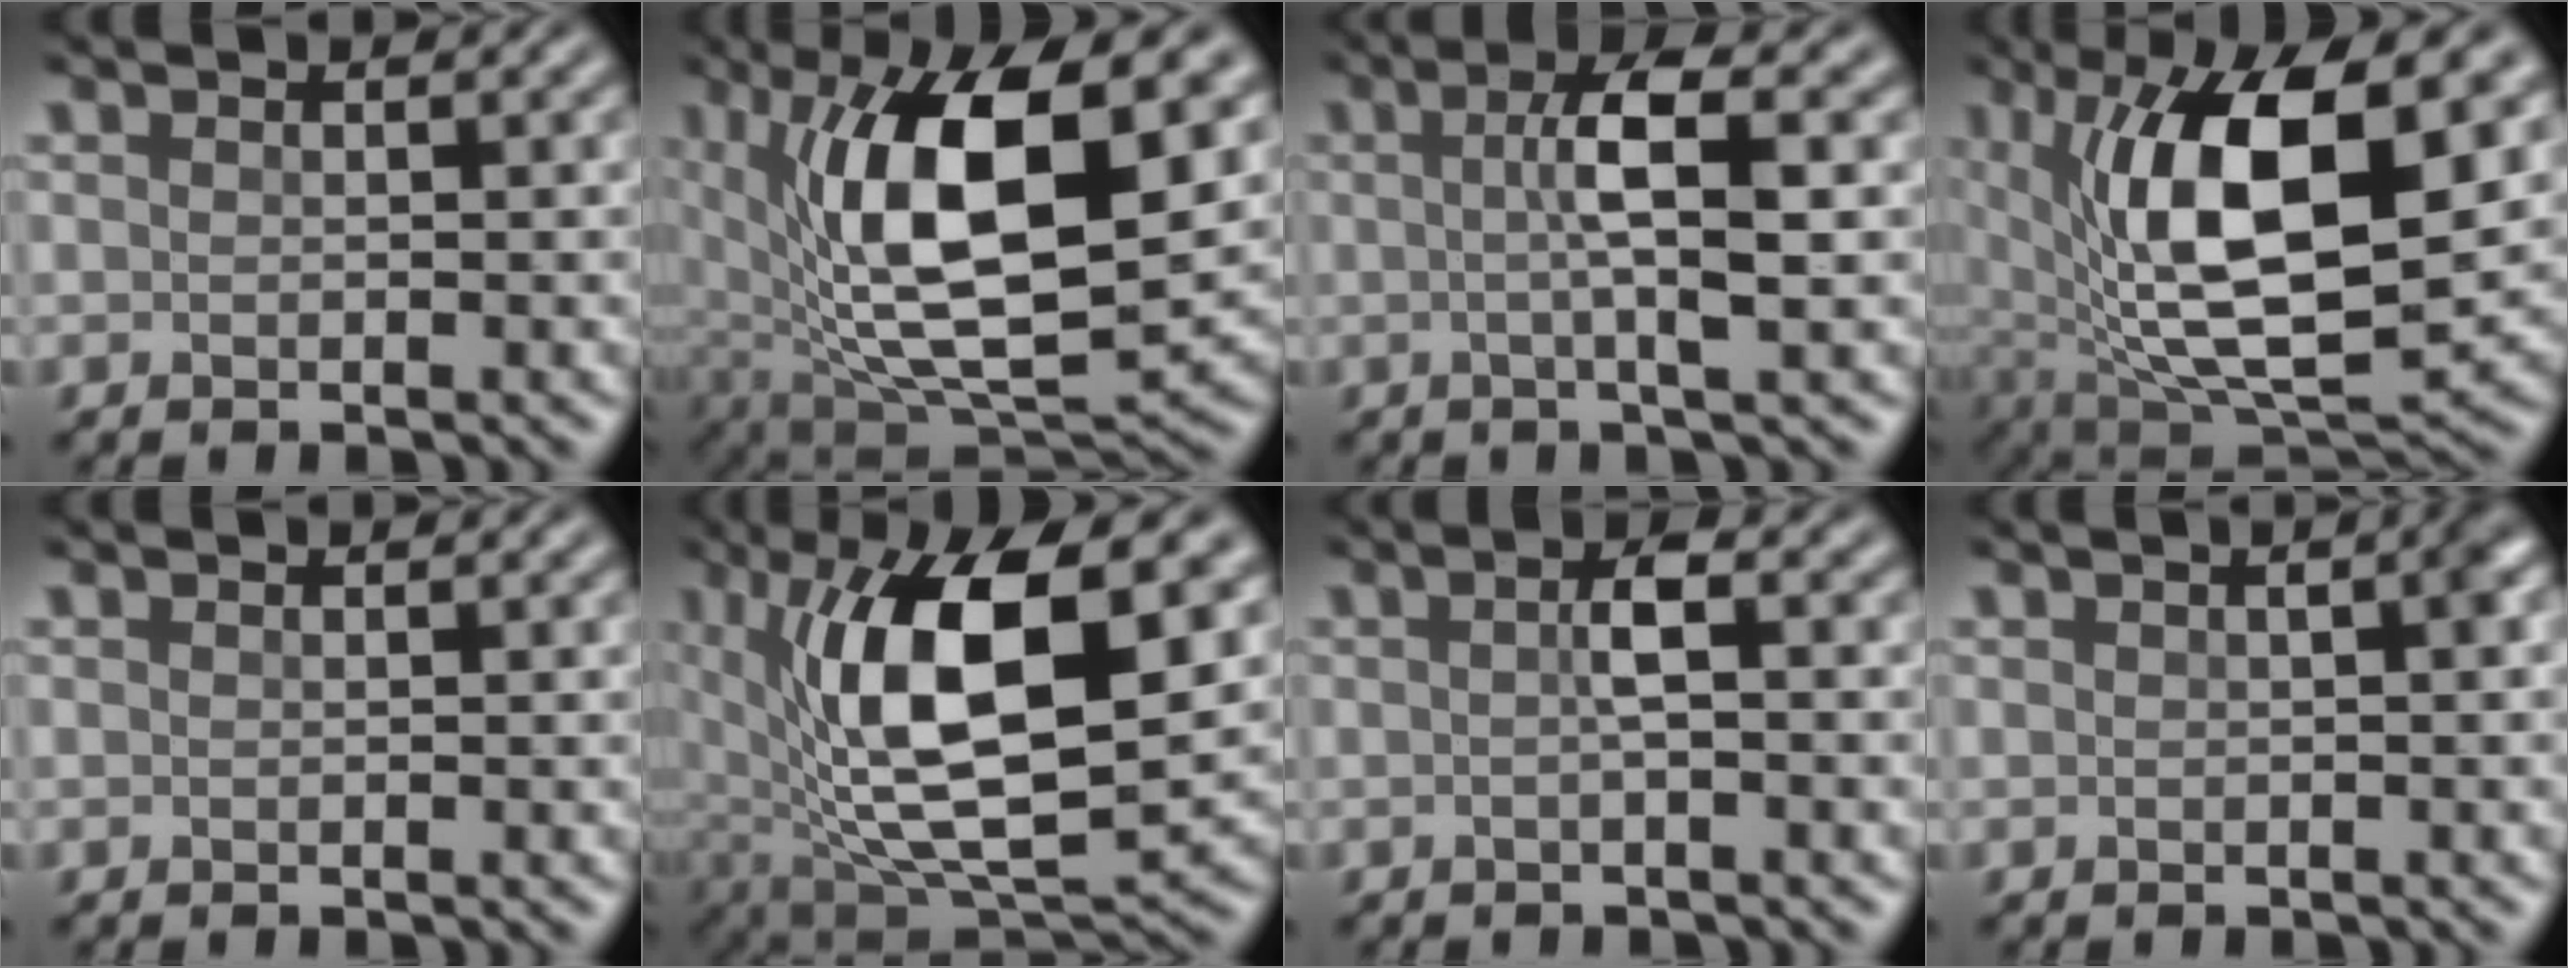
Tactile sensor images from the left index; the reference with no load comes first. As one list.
[{"total": 15.8, "force": [3.5, 6.9, 13.7], "torque": [-0.234, -0.001, 0.058]}, {"total": 5.0, "force": [0.4, 0.9, 4.9], "torque": [-0.079, 0.008, 0.004]}, {"total": 15.0, "force": [3.2, 6.4, 13.2], "torque": [-0.226, -0.004, 0.058]}, {"total": 0.0}, {"total": 15.3, "force": [3.1, 6.7, 13.4], "torque": [-0.232, -0.001, 0.052]}, {"total": 2.0, "force": [-0.1, 0.2, 2.0], "torque": [-0.038, 0.007, -0.002]}, {"total": 1.6, "force": [0.2, 0.3, 1.6], "torque": [-0.019, 0.011, 0.004]}]